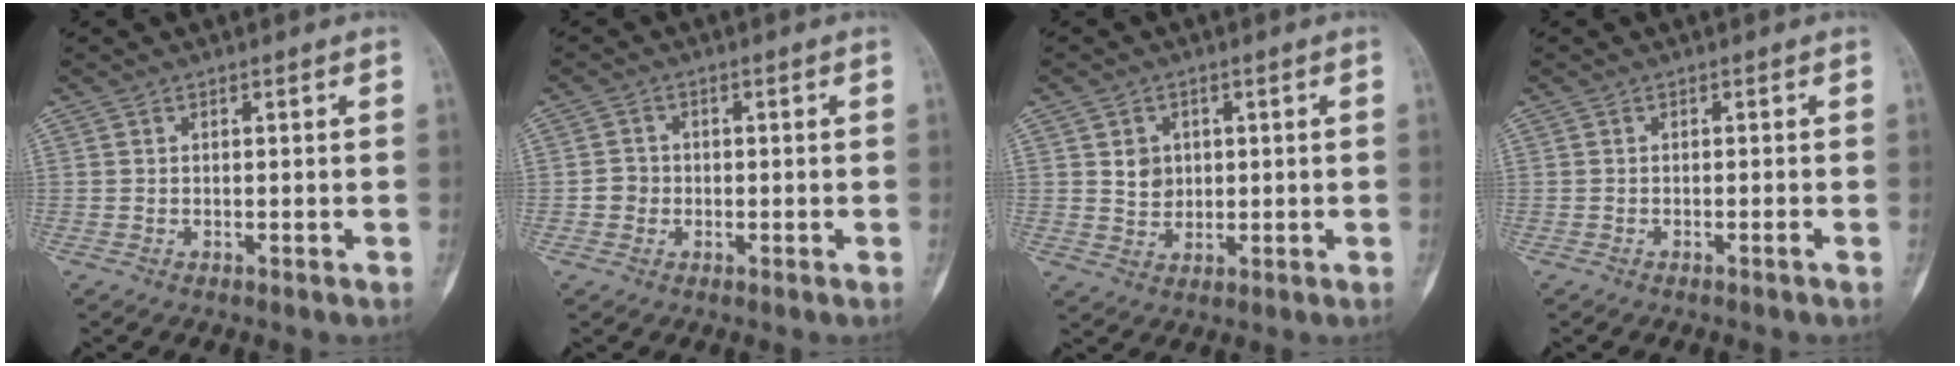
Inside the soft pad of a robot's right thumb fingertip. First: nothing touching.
{"total": 2.6, "force": [-0.6, 2.5, 0.6], "torque": [0.009, 0.009, -0.015]}
{"total": 4.4, "force": [0.8, 3.9, 1.9], "torque": [-0.005, -0.003, 0.019]}
{"total": 0.5, "force": [-0.4, -0.1, 0.3], "torque": [-0.006, 0.005, -0.008]}